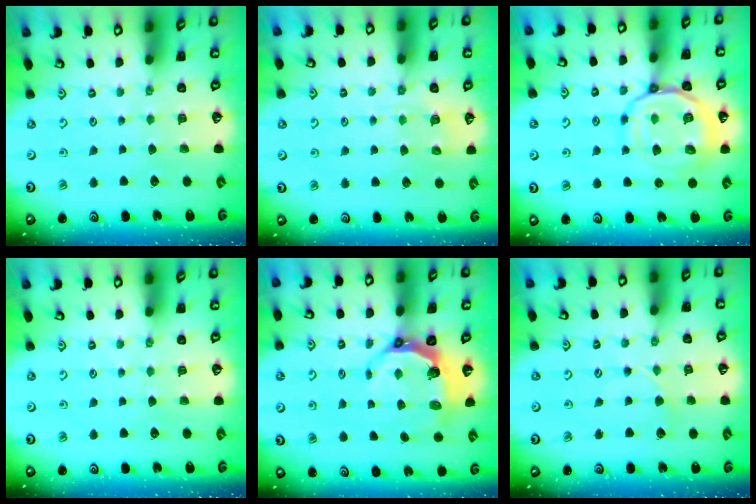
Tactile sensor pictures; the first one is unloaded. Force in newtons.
{"total": 5.3, "press": 5.2, "slide": 0.8}
{"total": 15.7, "press": 15.7, "slide": 1.5}
{"total": 0.0}
{"total": 5.7, "press": 4.2, "slide": 3.8}
{"total": 2.2, "press": 2.2, "slide": 0.3}